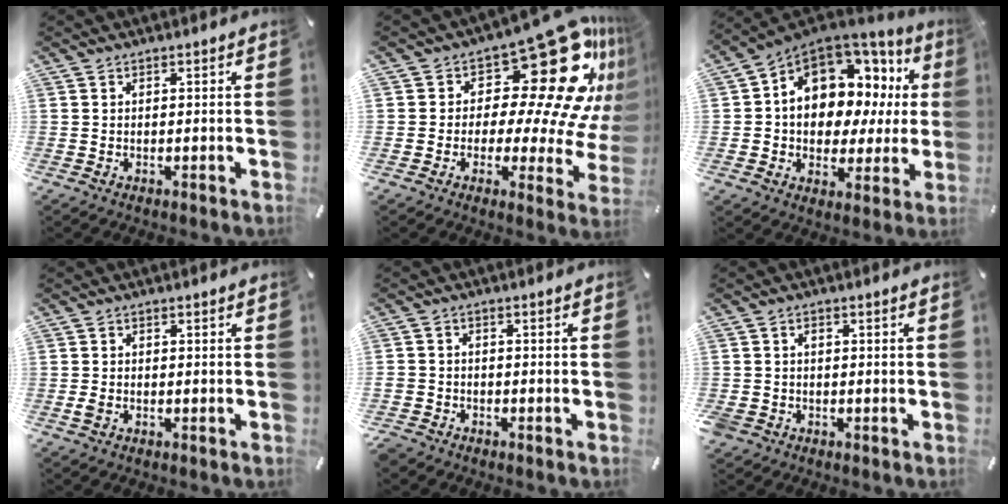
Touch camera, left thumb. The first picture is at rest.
{"total": 27.6, "force": [9.9, 13.3, 22.0], "torque": [-0.278, -0.095, 0.175]}
{"total": 12.3, "force": [4.2, 9.1, 7.1], "torque": [-0.116, -0.040, 0.075]}
{"total": 1.6, "force": [-0.5, 1.1, 1.1], "torque": [-0.027, -0.002, -0.011]}
{"total": 3.0, "force": [-2.0, 2.2, 0.5], "torque": [-0.022, 0.007, -0.046]}
{"total": 2.8, "force": [-0.8, 2.5, 1.0], "torque": [-0.026, 0.005, -0.019]}